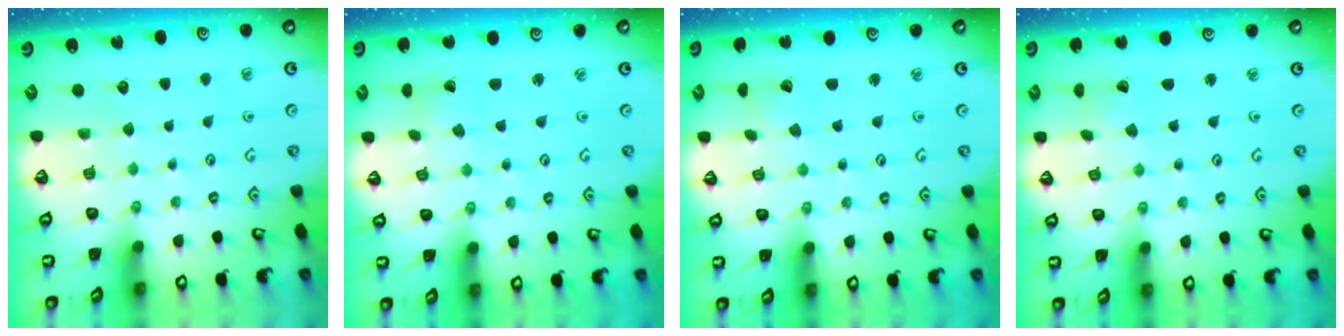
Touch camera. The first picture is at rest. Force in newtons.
{"total": 0.7, "press": 0.7, "slide": 0.1}
{"total": 1.7, "press": 1.7, "slide": 0.2}
{"total": 0.9, "press": 0.9, "slide": 0.1}